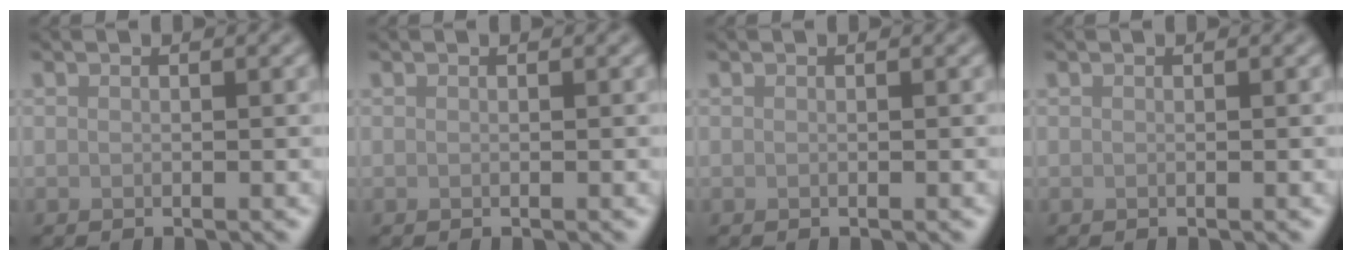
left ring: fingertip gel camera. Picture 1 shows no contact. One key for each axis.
{"total": 0.0}
{"total": 0.0}
{"total": 0.0}